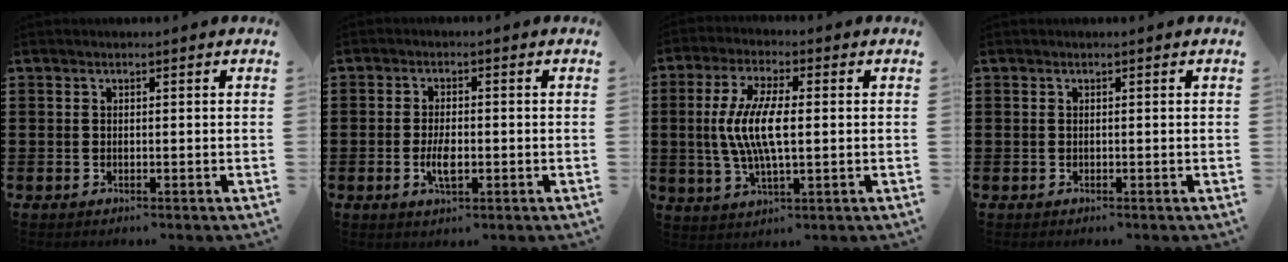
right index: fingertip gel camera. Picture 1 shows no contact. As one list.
[{"total": 4.0, "force": [-1.1, 1.4, 3.5], "torque": [-0.075, -0.004, -0.021]}, {"total": 8.8, "force": [0.1, 2.8, 8.3], "torque": [-0.185, -0.007, -0.008]}, {"total": 0.0}]